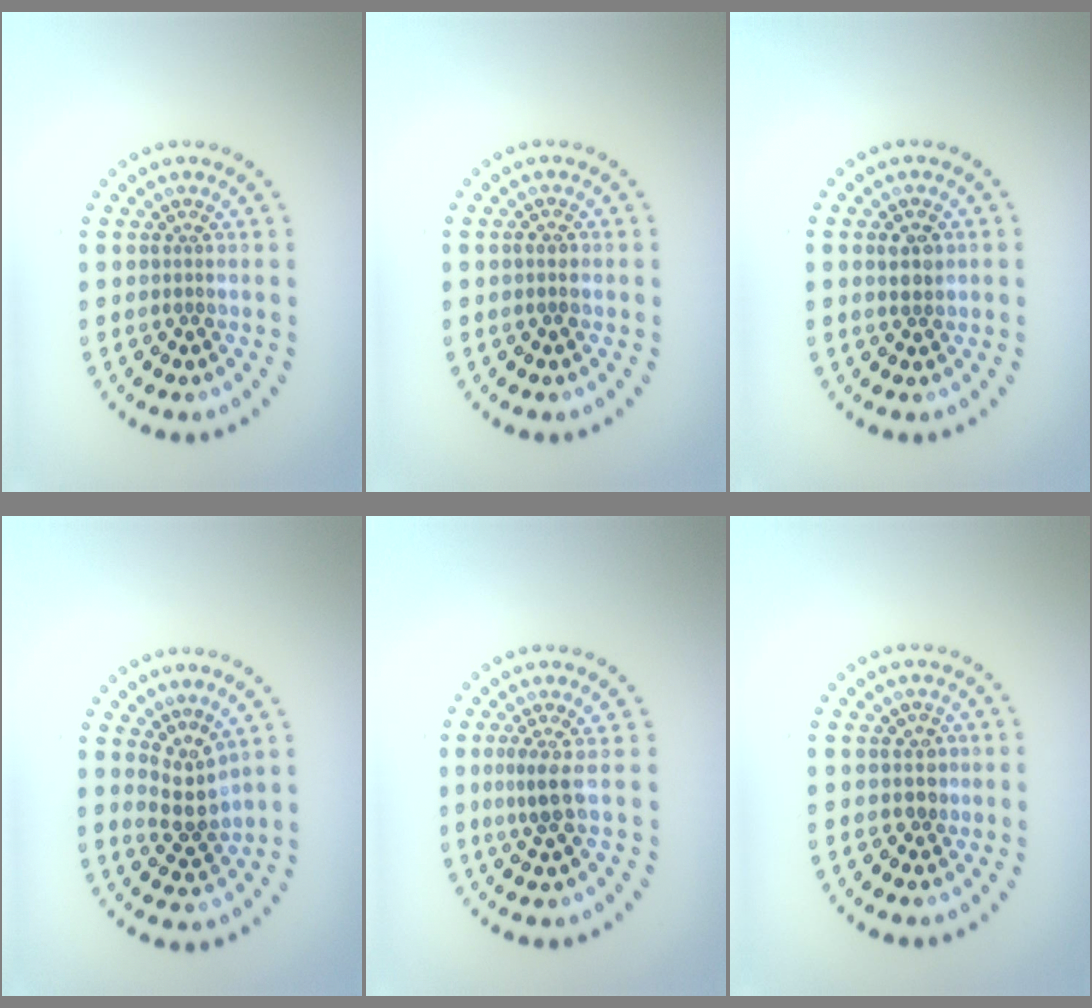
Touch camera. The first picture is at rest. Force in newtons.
{"total": 1.0, "press": 1.0, "slide": 0.1}
{"total": 1.8, "press": 1.7, "slide": 0.6}
{"total": 3.0, "press": 2.2, "slide": 2.0}
{"total": 2.4, "press": 1.6, "slide": 1.7}
{"total": 1.6, "press": 1.3, "slide": 1.0}